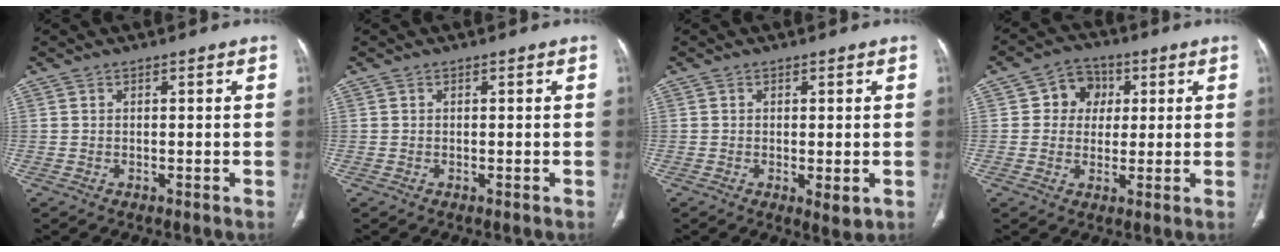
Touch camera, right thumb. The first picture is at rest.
{"total": 0.0}
{"total": 2.8, "force": [-0.6, 1.1, 2.6], "torque": [-0.042, -0.010, -0.007]}
{"total": 7.1, "force": [1.6, 6.3, 2.9], "torque": [-0.004, 0.005, 0.019]}